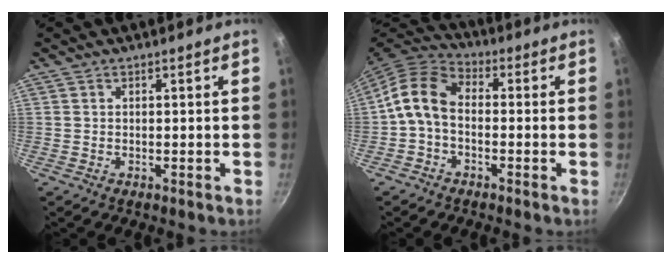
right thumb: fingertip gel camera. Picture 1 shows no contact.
{"total": 8.8, "force": [-1.3, 6.2, 6.2], "torque": [-0.110, 0.037, -0.043]}